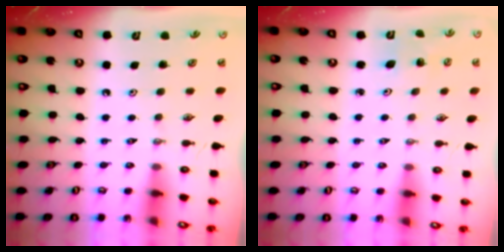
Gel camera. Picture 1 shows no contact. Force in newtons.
{"total": 2.0, "press": 2.0, "slide": 0.1}